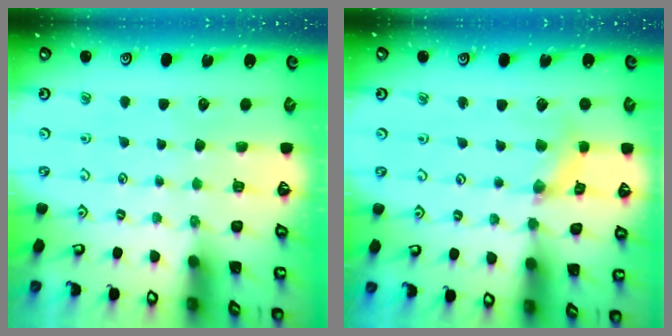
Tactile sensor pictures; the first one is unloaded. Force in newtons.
{"total": 3.3, "press": 3.3, "slide": 0.4}